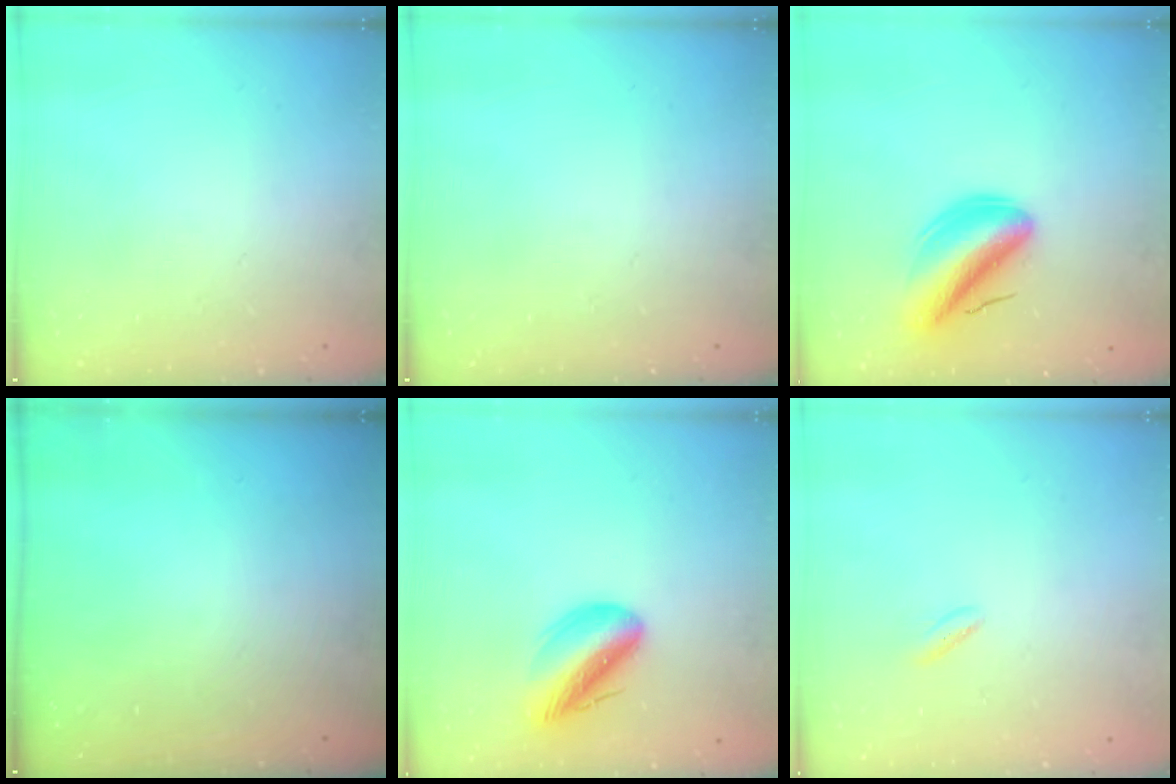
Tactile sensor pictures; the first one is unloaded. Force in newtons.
{"total": 0.0}
{"total": 10.7, "press": 10.2, "slide": 3.1}
{"total": 0.0}
{"total": 12.5, "press": 12.2, "slide": 2.6}
{"total": 1.9, "press": 1.7, "slide": 0.8}